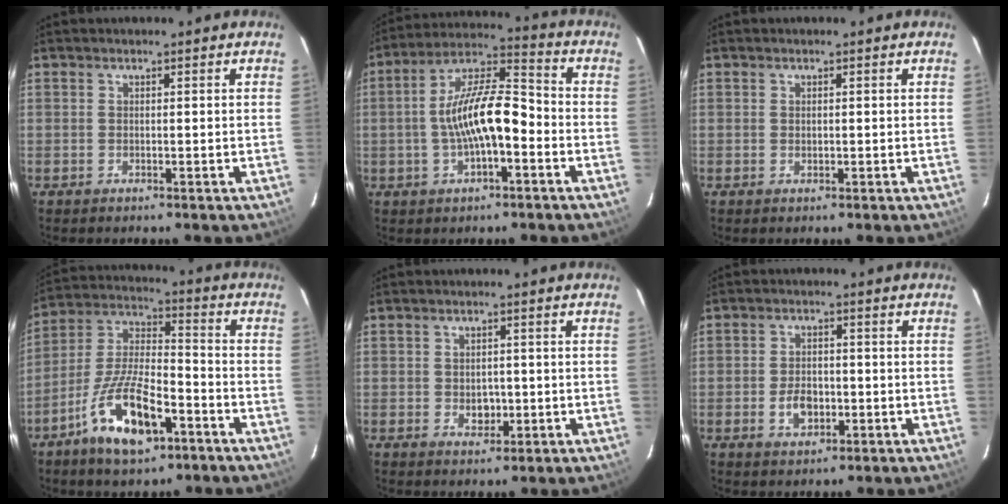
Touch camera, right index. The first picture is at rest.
{"total": 12.8, "force": [-2.8, 4.4, 11.7], "torque": [-0.220, 0.019, -0.051]}
{"total": 0.6, "force": [0.1, 0.4, 0.4], "torque": [-0.006, 0.000, 0.003]}
{"total": 15.0, "force": [-8.1, 5.7, 11.2], "torque": [-0.230, 0.000, -0.145]}
{"total": 3.2, "force": [-0.5, 2.6, 1.8], "torque": [-0.029, -0.001, -0.003]}
{"total": 4.9, "force": [-1.4, 3.3, 3.4], "torque": [-0.062, 0.004, -0.018]}